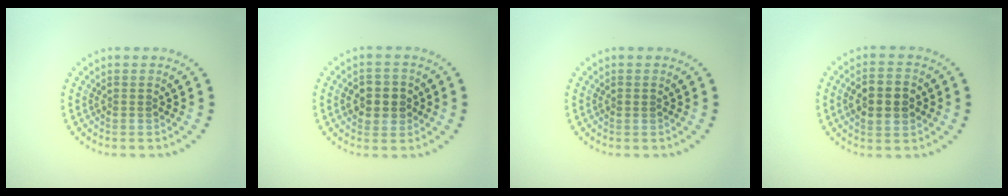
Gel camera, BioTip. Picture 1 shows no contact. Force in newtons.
{"total": 3.1, "press": 3.1, "slide": 0.5}
{"total": 0.7, "press": 0.7, "slide": 0.1}
{"total": 5.0, "press": 5.0, "slide": 0.3}